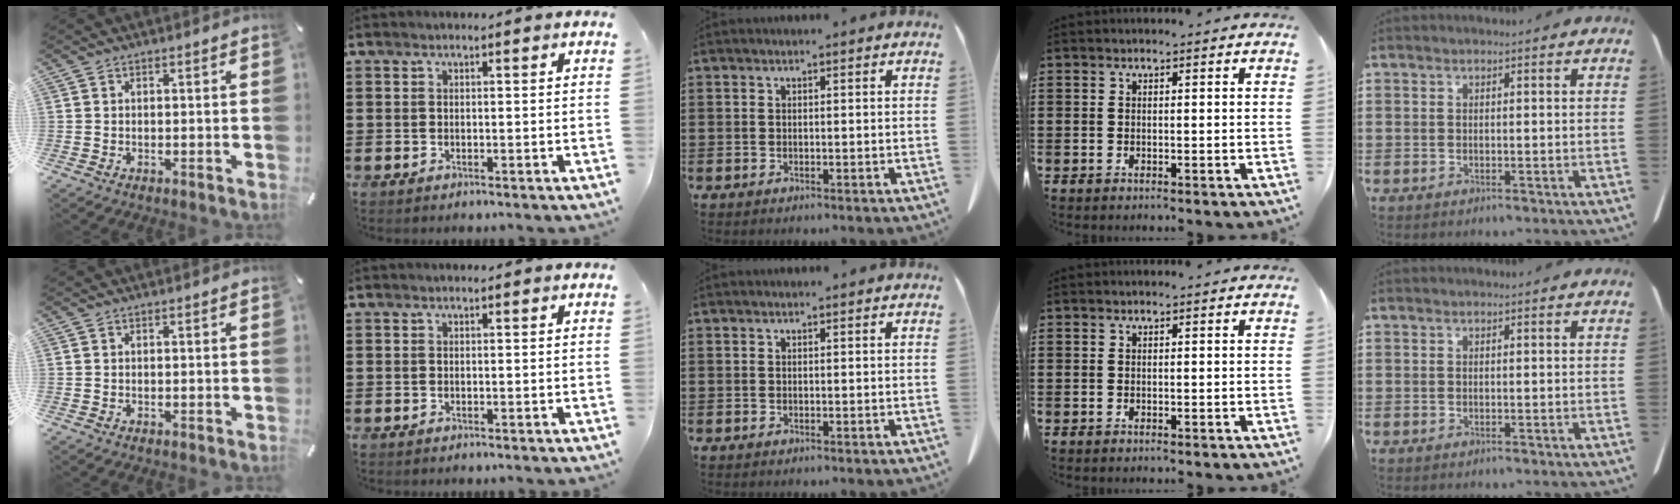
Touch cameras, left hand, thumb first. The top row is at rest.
{}